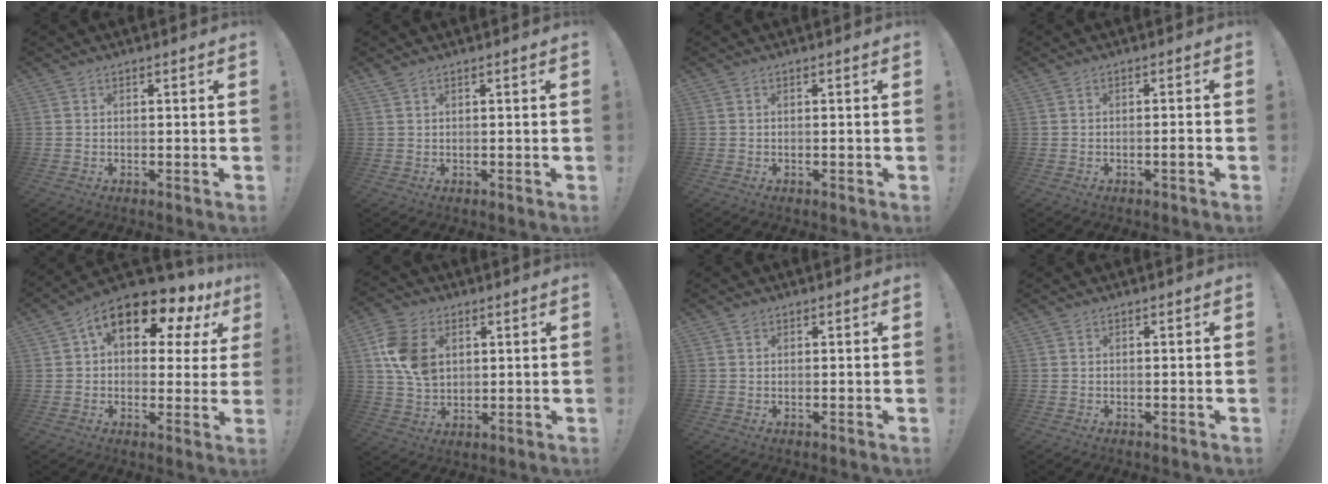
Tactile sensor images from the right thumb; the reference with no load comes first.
{"total": 1.0, "force": [0.7, 0.2, 0.6], "torque": [-0.016, 0.002, 0.014]}
{"total": 0.0}
{"total": 2.1, "force": [-0.8, 0.0, 1.9], "torque": [-0.029, 0.002, -0.015]}
{"total": 13.5, "force": [6.6, 7.2, 9.2], "torque": [-0.141, -0.031, 0.114]}
{"total": 12.7, "force": [3.6, 9.3, 7.8], "torque": [-0.145, 0.003, 0.070]}
{"total": 0.8, "force": [0.6, 0.5, 0.1], "torque": [0.002, -0.001, 0.011]}
{"total": 0.0}